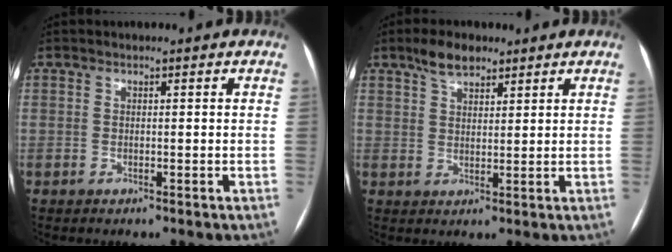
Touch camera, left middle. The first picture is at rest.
{"total": 4.6, "force": [3.4, 2.0, 2.3], "torque": [-0.046, 0.011, 0.063]}